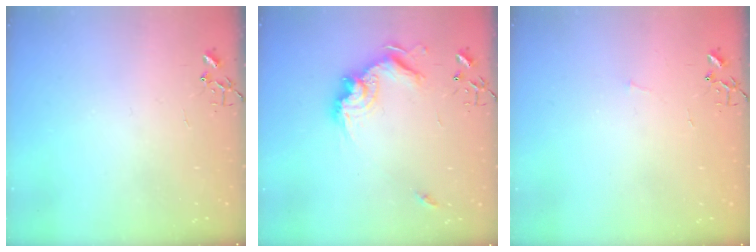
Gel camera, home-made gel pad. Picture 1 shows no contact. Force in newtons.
{"total": 16.3, "press": 16.2, "slide": 1.6}
{"total": 2.8, "press": 2.8, "slide": 0.3}